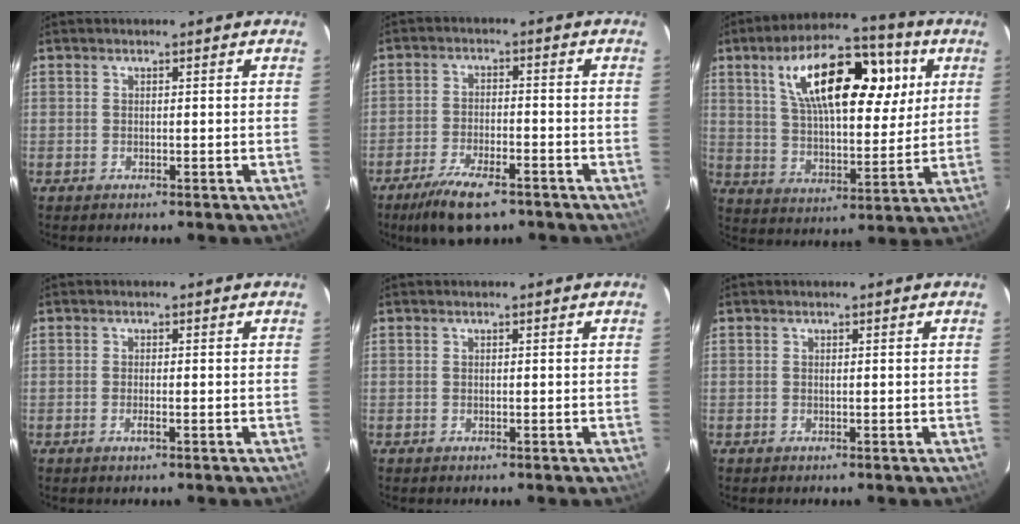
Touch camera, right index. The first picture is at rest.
{"total": 10.3, "force": [-7.4, 3.6, 6.3], "torque": [-0.143, -0.014, -0.128]}
{"total": 20.9, "force": [8.0, 9.4, 16.8], "torque": [-0.297, 0.034, 0.132]}
{"total": 1.2, "force": [-0.5, 0.0, 1.1], "torque": [-0.022, -0.001, -0.011]}
{"total": 0.0}
{"total": 0.0}